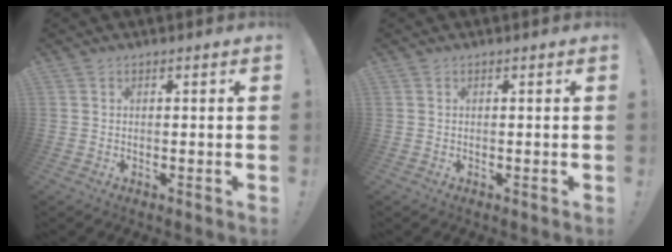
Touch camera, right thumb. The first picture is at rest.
{"total": 0.0}